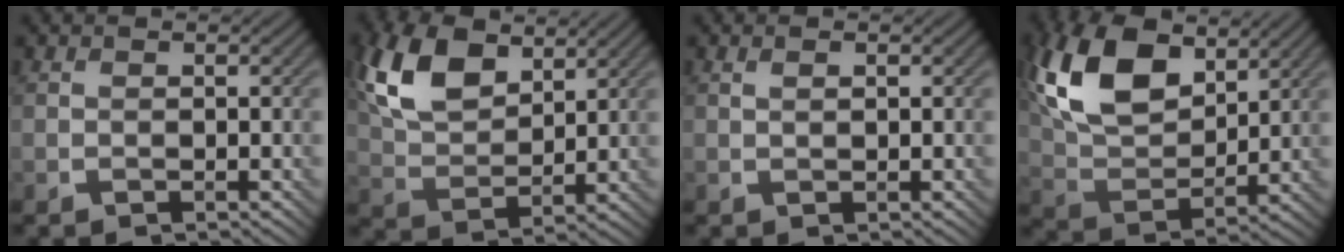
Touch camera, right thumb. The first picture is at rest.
{"total": 10.0, "force": [5.1, 5.4, 6.7], "torque": [-0.164, 0.012, 0.103]}
{"total": 0.8, "force": [0.4, 0.3, 0.7], "torque": [-0.014, 0.000, 0.007]}
{"total": 13.8, "force": [6.5, 7.5, 9.6], "torque": [-0.223, 0.020, 0.121]}